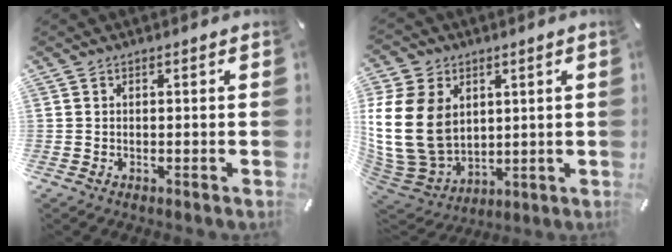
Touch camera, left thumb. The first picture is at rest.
{"total": 19.9, "force": [3.0, 15.7, 12.0], "torque": [-0.275, -0.017, 0.057]}